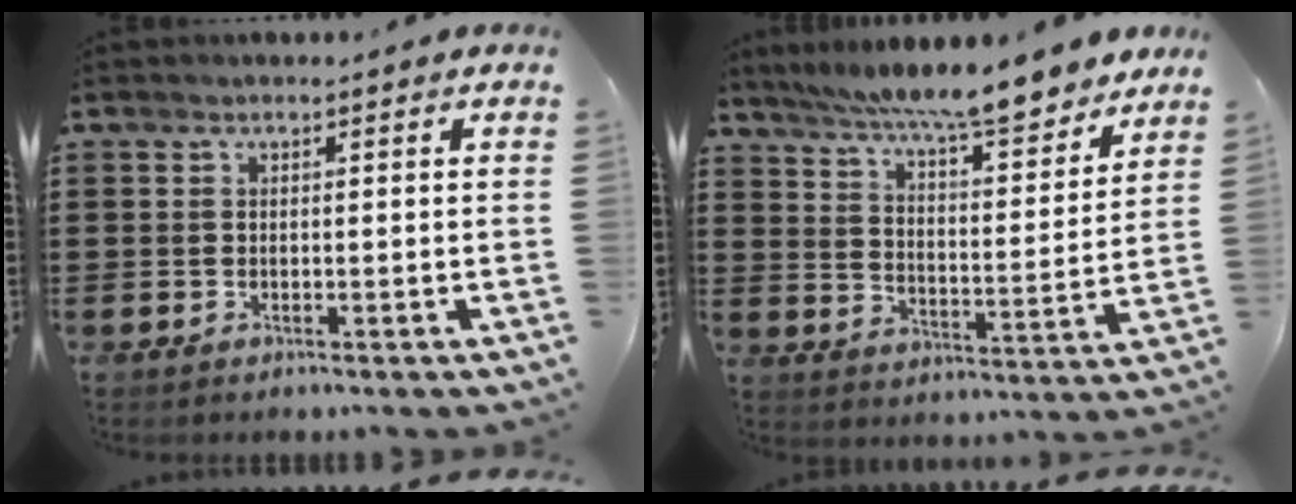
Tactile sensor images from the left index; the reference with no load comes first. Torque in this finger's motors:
{"motor_torque": [1.23, -0.91, 0.46, 0.21]}